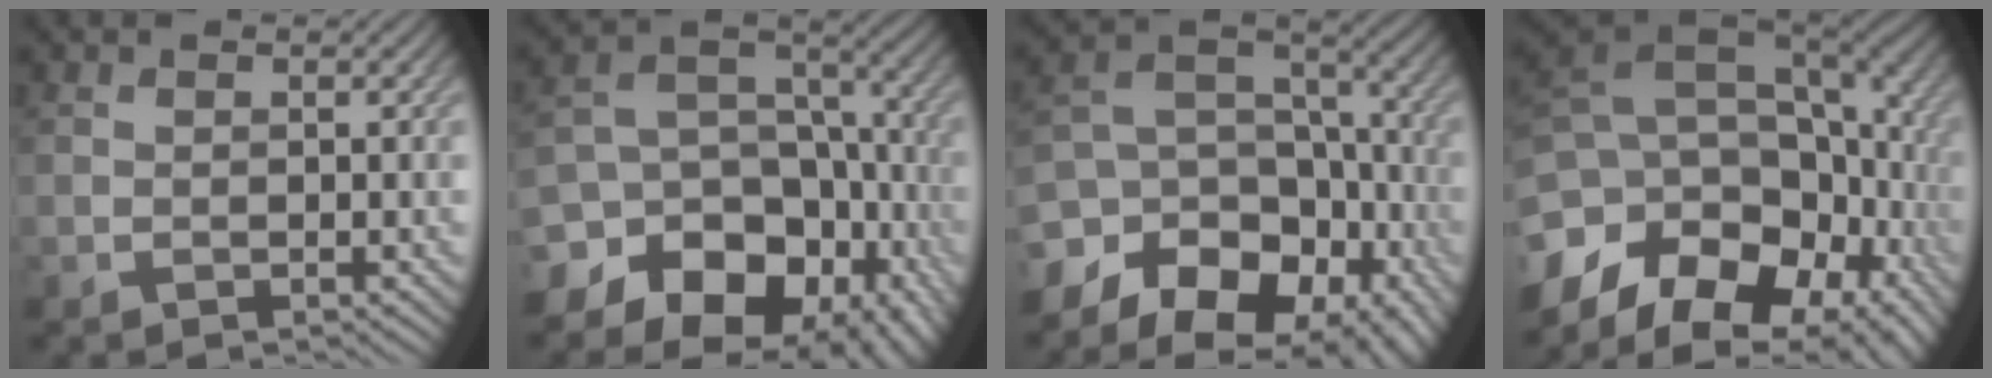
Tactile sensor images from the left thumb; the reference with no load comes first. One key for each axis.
{"total": 16.0, "fx": -9.1, "fy": 10.9, "fz": 7.3, "tx": -0.157, "ty": -0.027, "tz": -0.121}
{"total": 14.8, "fx": -8.6, "fy": 9.4, "fz": 7.7, "tx": -0.164, "ty": -0.026, "tz": -0.109}
{"total": 17.0, "fx": -5.7, "fy": 11.5, "fz": 11.1, "tx": -0.244, "ty": -0.026, "tz": -0.064}